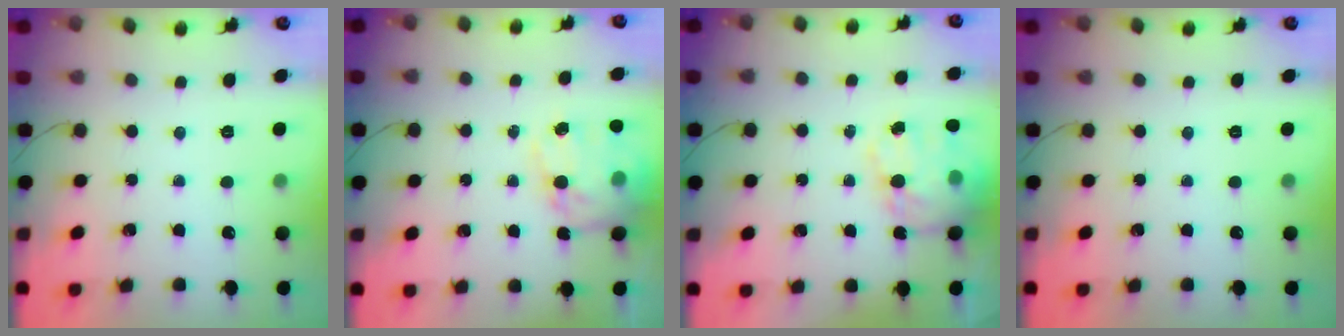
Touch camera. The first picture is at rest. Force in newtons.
{"total": 14.1, "press": 13.7, "slide": 3.3}
{"total": 18.1, "press": 17.6, "slide": 4.0}
{"total": 0.0}